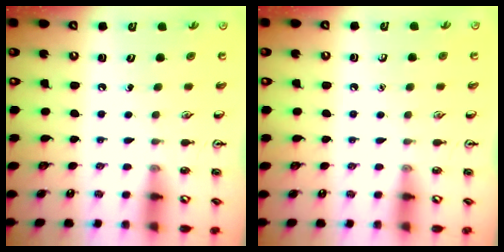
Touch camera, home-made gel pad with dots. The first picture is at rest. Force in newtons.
{"total": 0.0}